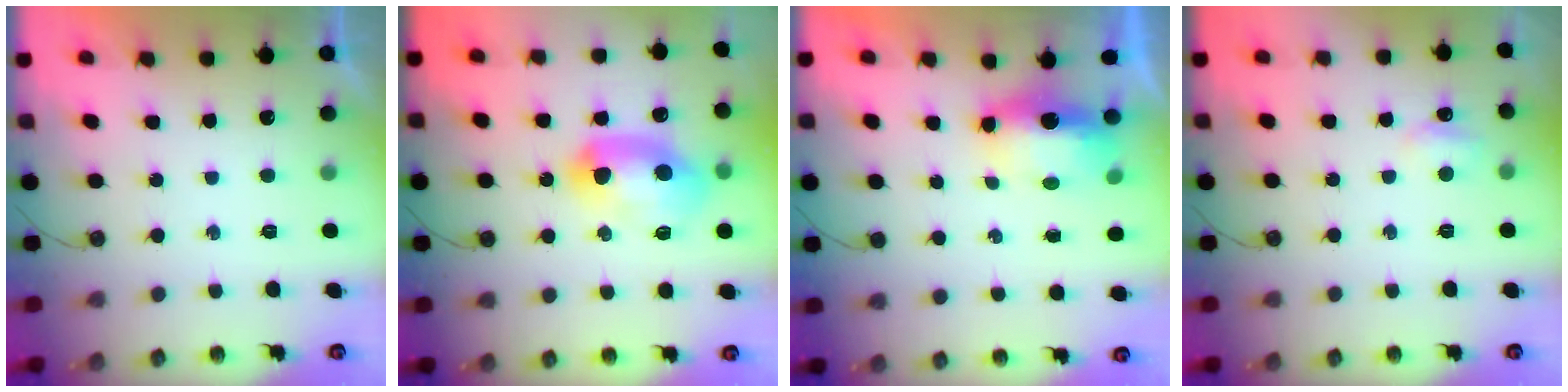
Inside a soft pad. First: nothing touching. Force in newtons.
{"total": 14.8, "press": 14.8, "slide": 0.8}
{"total": 14.9, "press": 8.9, "slide": 11.9}
{"total": 5.1, "press": 5.0, "slide": 1.0}